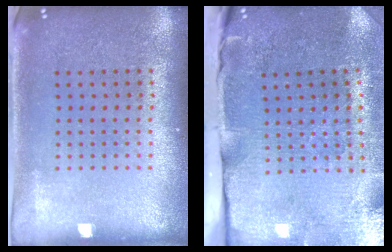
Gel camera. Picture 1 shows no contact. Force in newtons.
{"total": 4.8, "press": 3.9, "slide": 2.9}